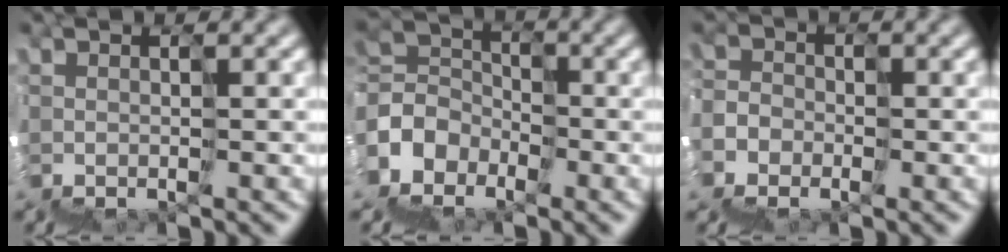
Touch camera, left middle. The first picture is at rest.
{"total": 4.8, "force": [-3.8, 2.4, -1.7], "torque": [0.037, 0.019, -0.093]}
{"total": 6.1, "force": [-4.8, 3.5, -1.6], "torque": [0.034, -0.014, -0.079]}